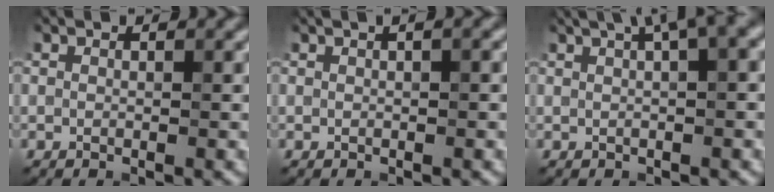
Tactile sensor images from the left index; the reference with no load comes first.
{"total": 2.4, "force": [0.9, 1.0, 2.0], "torque": [-0.019, 0.007, 0.006]}
{"total": 5.2, "force": [2.6, 1.2, 4.3], "torque": [-0.054, 0.019, 0.035]}